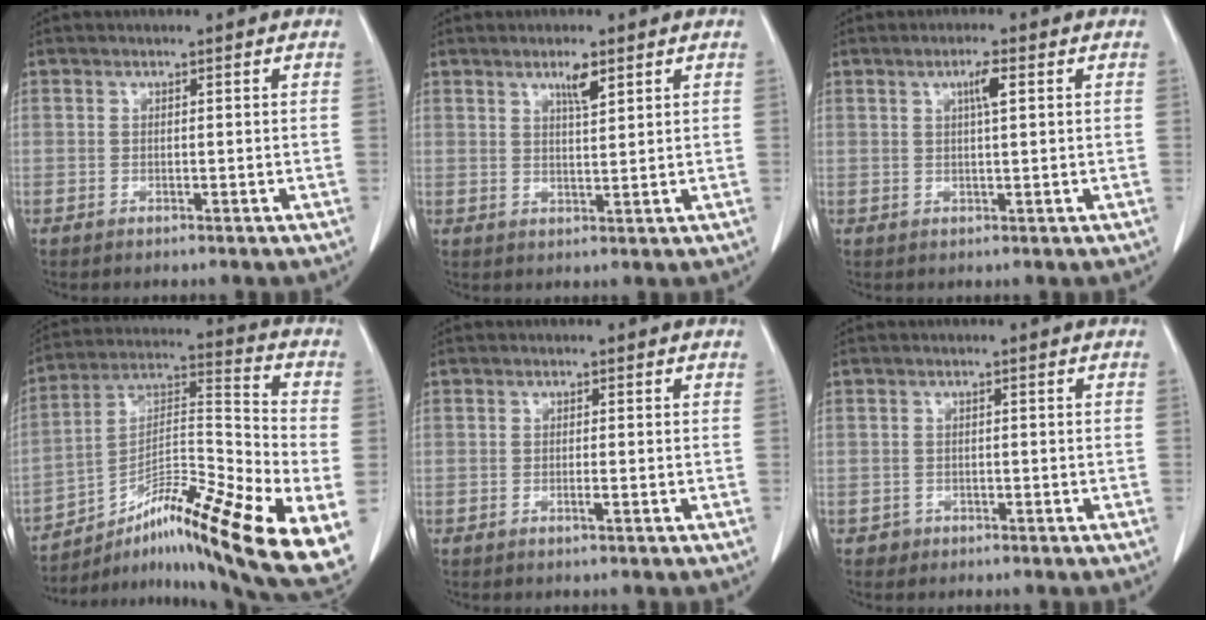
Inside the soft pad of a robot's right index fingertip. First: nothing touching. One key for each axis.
{"total": 3.2, "fx": 2.0, "fy": 0.5, "fz": 2.4, "tx": -0.044, "ty": -0.002, "tz": 0.034}
{"total": 2.7, "fx": 1.0, "fy": 0.1, "fz": 2.5, "tx": -0.045, "ty": 0.001, "tz": 0.015}
{"total": 22.6, "fx": -12.1, "fy": 2.4, "fz": 18.9, "tx": -0.265, "ty": 0.014, "tz": -0.193}
{"total": 0.8, "fx": -0.4, "fy": -0.1, "fz": 0.7, "tx": -0.015, "ty": -0.001, "tz": -0.007}
{"total": 1.1, "fx": -0.6, "fy": 0.9, "fz": -0.2, "tx": 0.001, "ty": 0.005, "tz": -0.012}